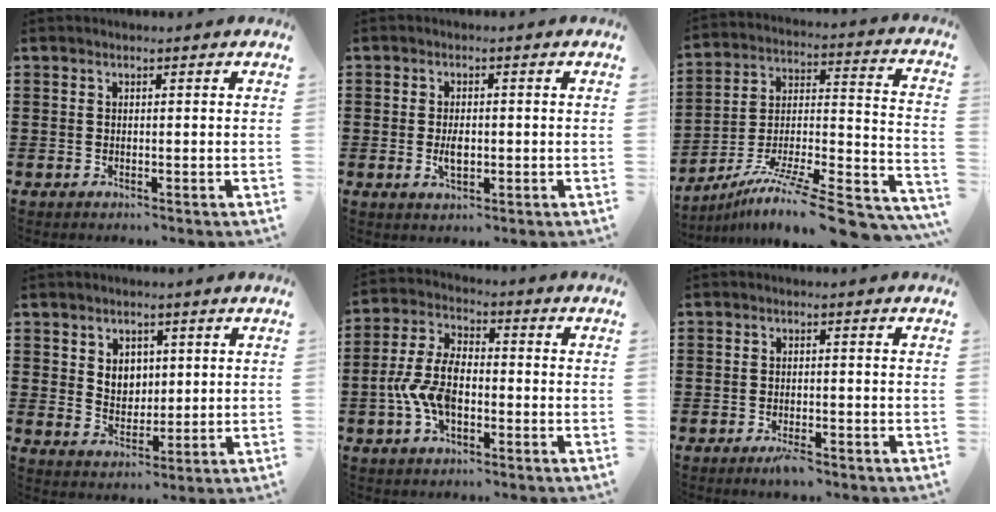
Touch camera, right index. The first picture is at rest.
{"total": 2.8, "force": [-0.4, 1.2, 2.5], "torque": [-0.048, -0.001, -0.005]}
{"total": 11.1, "force": [-8.5, 0.7, 7.1], "torque": [-0.107, 0.003, -0.157]}
{"total": 3.9, "force": [1.7, 3.2, 1.4], "torque": [-0.033, 0.008, 0.028]}
{"total": 8.0, "force": [-2.1, 4.3, 6.4], "torque": [-0.161, -0.004, -0.047]}
{"total": 1.9, "force": [-1.4, 0.5, 1.2], "torque": [-0.021, 0.002, -0.026]}